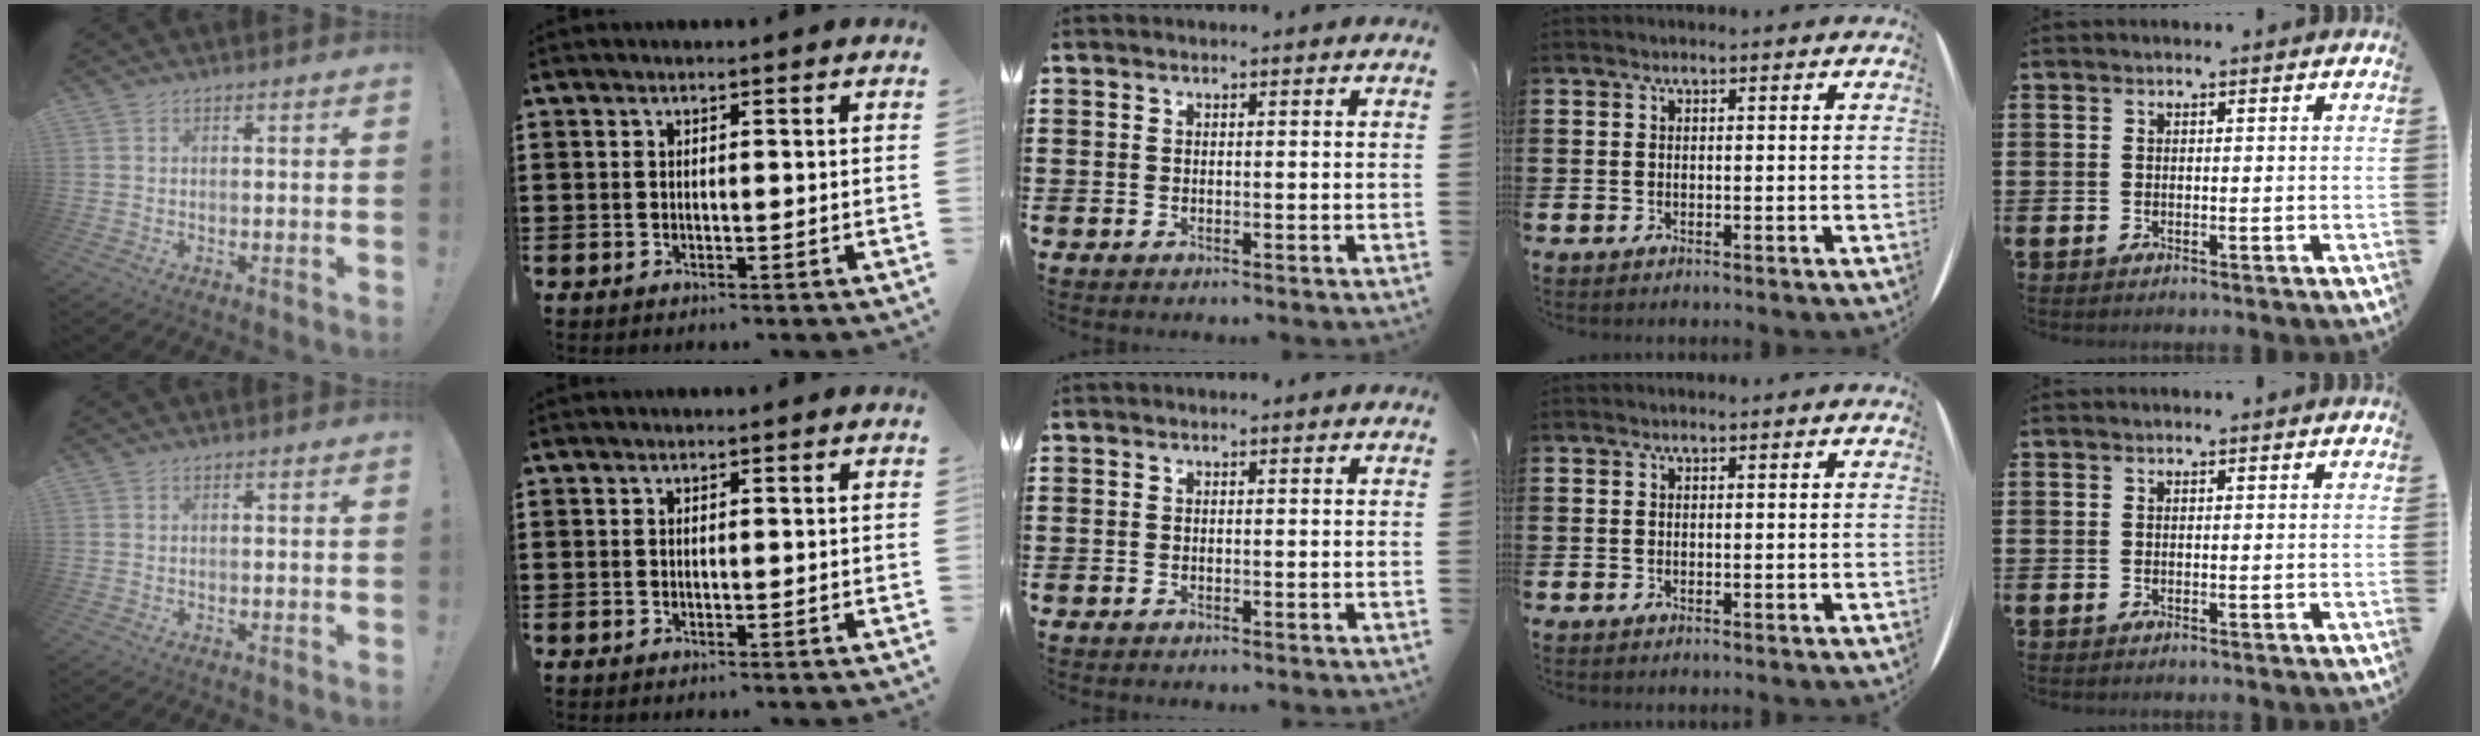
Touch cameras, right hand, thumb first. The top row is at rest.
{}